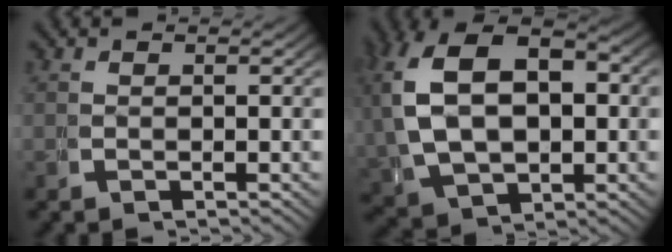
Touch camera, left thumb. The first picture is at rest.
{"total": 11.7, "force": [1.1, 8.1, 8.3], "torque": [-0.180, -0.027, 0.041]}